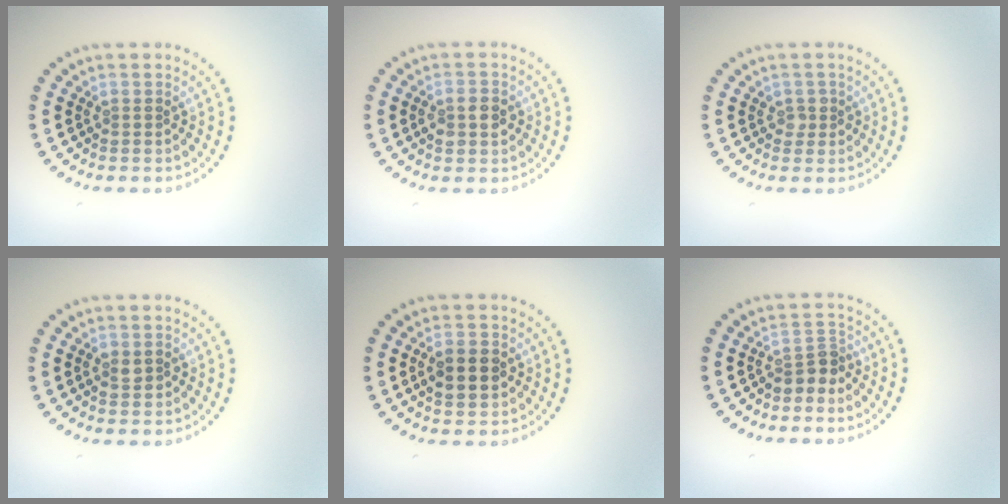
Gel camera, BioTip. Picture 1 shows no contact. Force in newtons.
{"total": 2.8, "press": 2.8, "slide": 0.1}
{"total": 1.0, "press": 1.0, "slide": 0.3}
{"total": 1.5, "press": 1.5, "slide": 0.1}
{"total": 3.8, "press": 3.8, "slide": 0.1}
{"total": 2.3, "press": 1.8, "slide": 1.4}